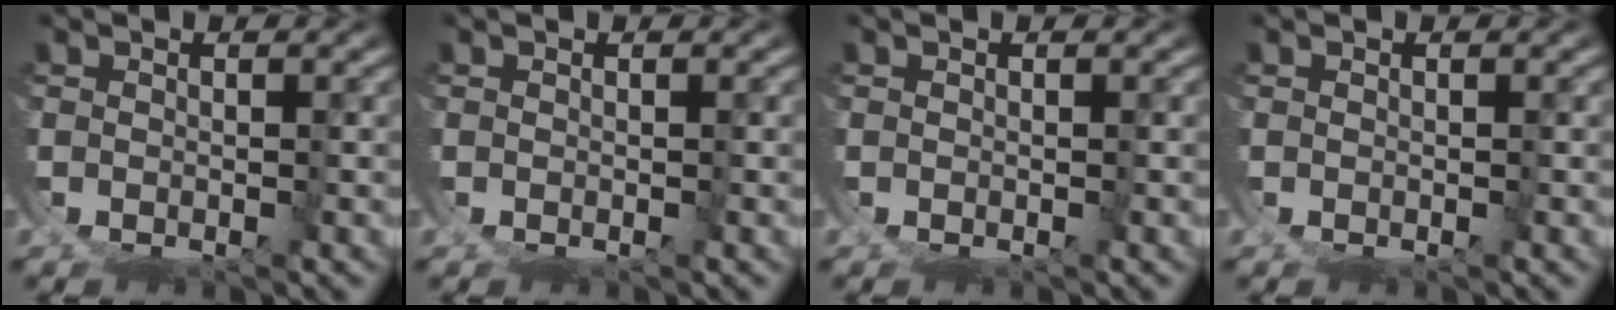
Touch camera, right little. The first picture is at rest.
{"total": 0.0}
{"total": 0.0}
{"total": 0.0}